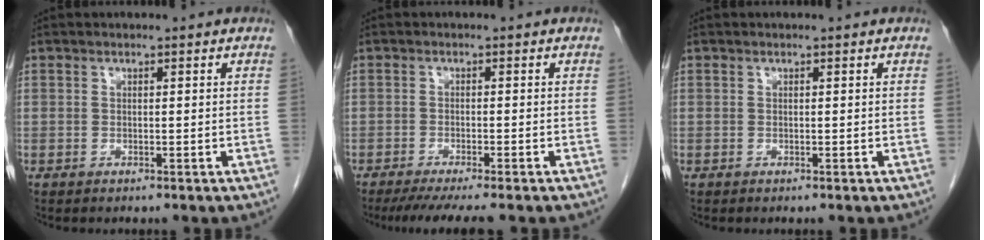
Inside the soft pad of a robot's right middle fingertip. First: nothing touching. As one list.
[{"total": 7.6, "force": [-6.4, -0.1, 4.1], "torque": [-0.046, -0.016, -0.098]}, {"total": 0.0}]